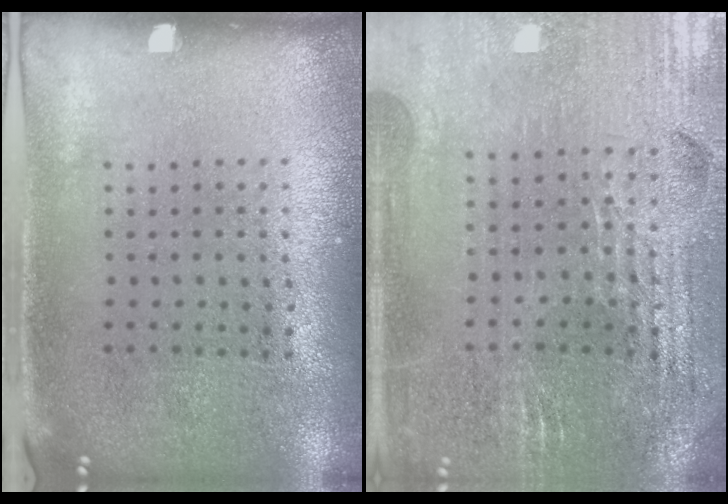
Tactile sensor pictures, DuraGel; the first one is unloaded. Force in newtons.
{"total": 2.9, "press": 2.8, "slide": 0.5}